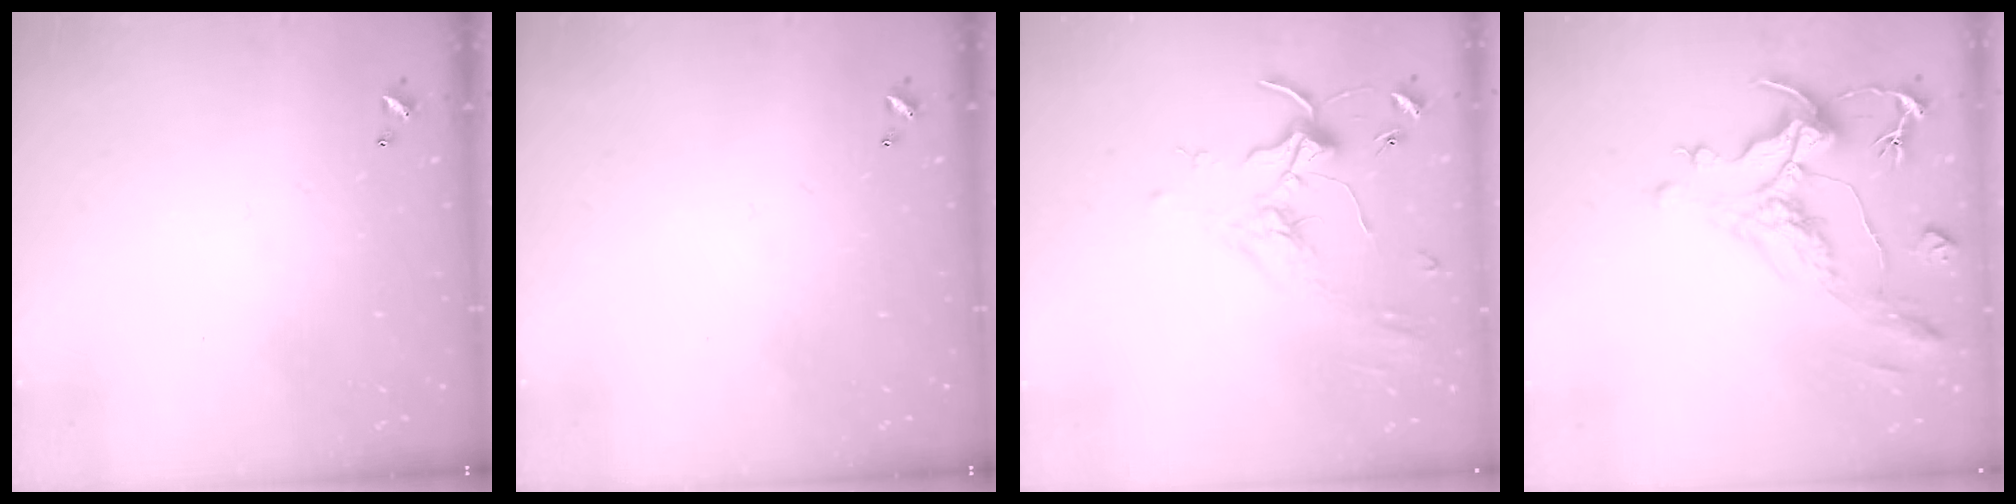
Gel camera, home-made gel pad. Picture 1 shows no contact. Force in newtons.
{"total": 0.0}
{"total": 1.6, "press": 1.6, "slide": 0.4}
{"total": 1.9, "press": 0.8, "slide": 1.7}